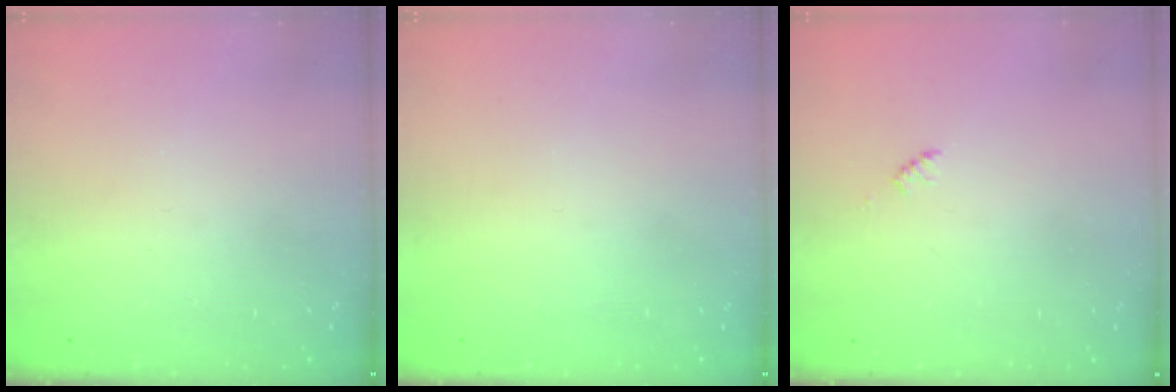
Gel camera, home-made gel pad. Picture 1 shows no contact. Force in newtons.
{"total": 1.3, "press": 1.3, "slide": 0.2}
{"total": 0.9, "press": 0.9, "slide": 0.2}